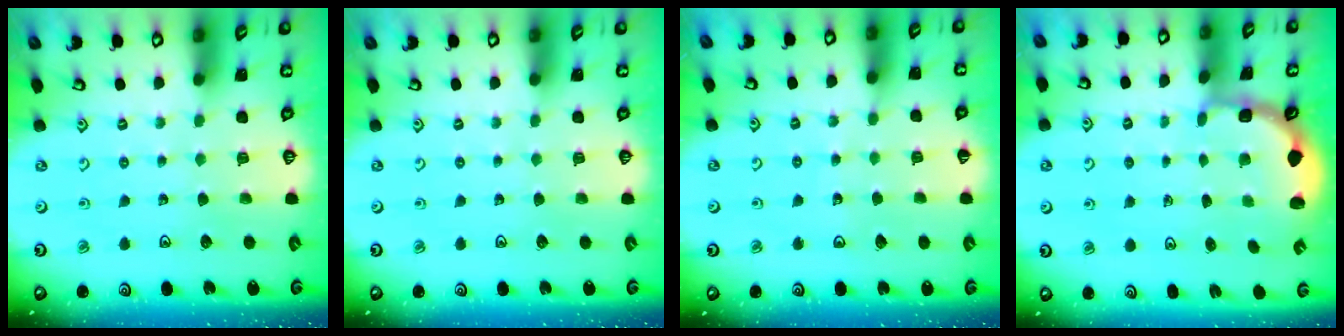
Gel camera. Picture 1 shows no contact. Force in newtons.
{"total": 0.0}
{"total": 3.4, "press": 3.4, "slide": 0.3}
{"total": 2.4, "press": 1.8, "slide": 1.6}